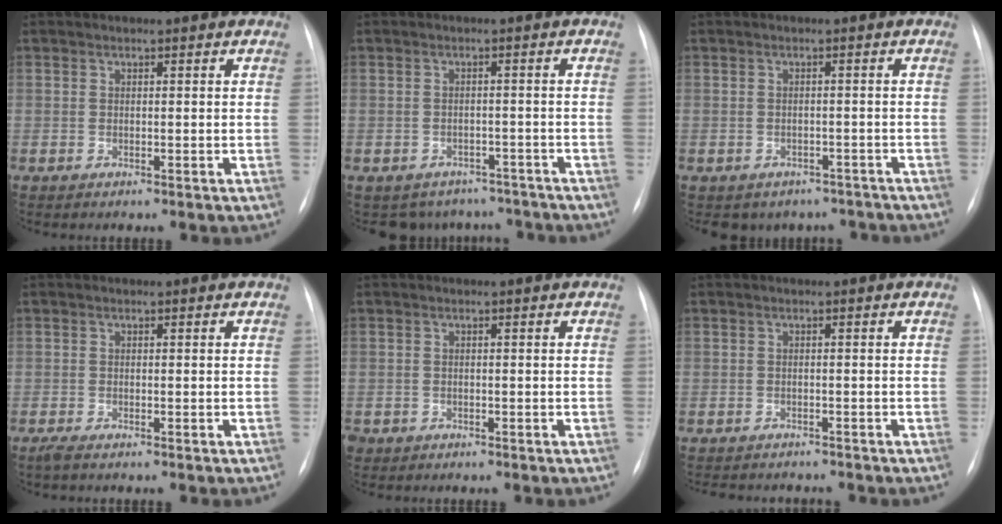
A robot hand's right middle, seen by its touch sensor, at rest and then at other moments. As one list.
[{"total": 7.5, "force": [-6.4, 3.8, -0.1], "torque": [0.012, 0.018, -0.072]}, {"total": 6.9, "force": [-5.7, 3.9, 0.5], "torque": [0.008, 0.018, -0.060]}, {"total": 0.9, "force": [-0.7, 0.0, 0.6], "torque": [-0.018, -0.005, -0.016]}, {"total": 1.6, "force": [-0.9, 1.3, 0.3], "torque": [-0.008, 0.002, -0.013]}, {"total": 5.6, "force": [-5.3, 1.4, 1.4], "torque": [-0.010, -0.002, -0.069]}]